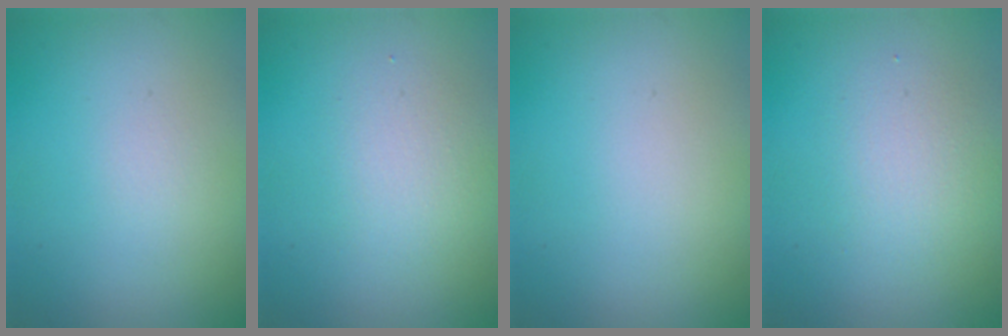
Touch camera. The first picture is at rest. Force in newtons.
{"total": 1.9, "press": 1.9, "slide": 0.1}
{"total": 0.0}
{"total": 2.2, "press": 2.2, "slide": 0.1}